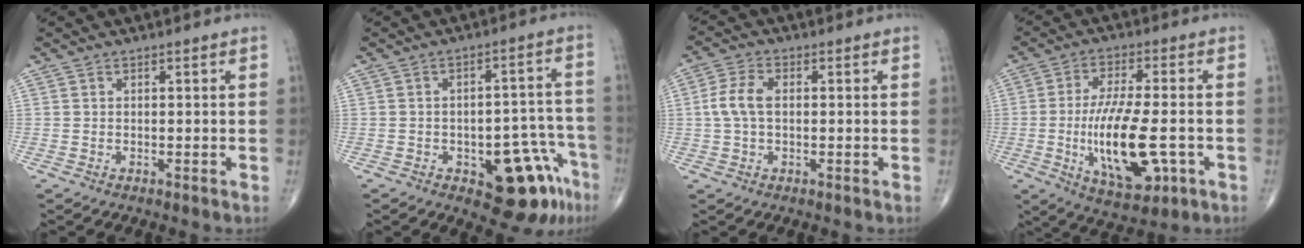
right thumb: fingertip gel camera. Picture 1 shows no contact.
{"total": 13.0, "force": [-6.5, 5.8, 9.7], "torque": [-0.076, 0.048, -0.074]}
{"total": 5.5, "force": [0.2, 3.2, 4.5], "torque": [-0.104, 0.014, -0.001]}
{"total": 15.7, "force": [-3.3, 5.9, 14.2], "torque": [-0.251, -0.002, -0.046]}